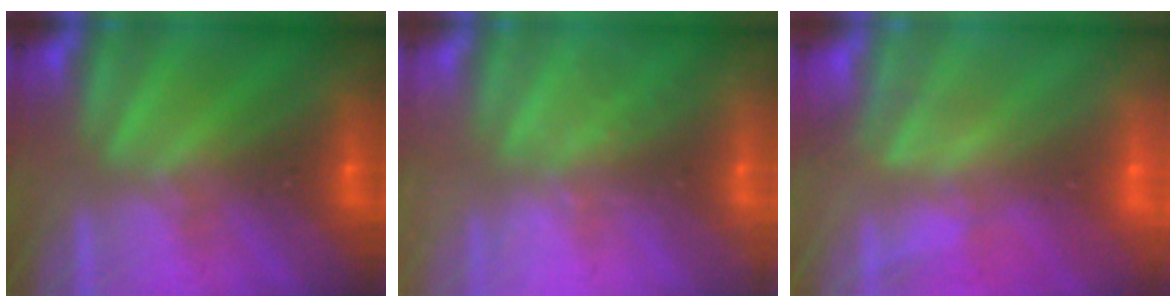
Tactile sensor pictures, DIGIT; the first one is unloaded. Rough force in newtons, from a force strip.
{"total": 2.3}
{"total": 2.8}